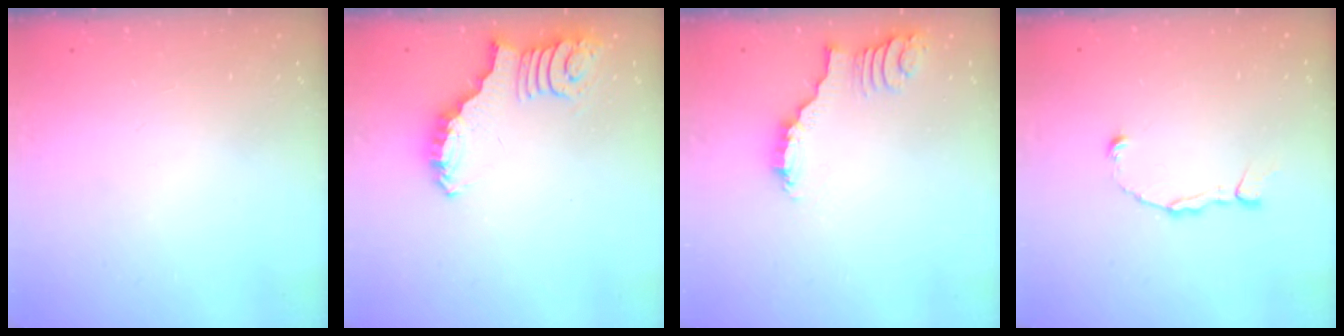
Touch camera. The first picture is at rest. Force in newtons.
{"total": 2.6, "press": 2.5, "slide": 0.5}
{"total": 2.2, "press": 2.1, "slide": 0.4}
{"total": 2.5, "press": 2.5, "slide": 0.2}